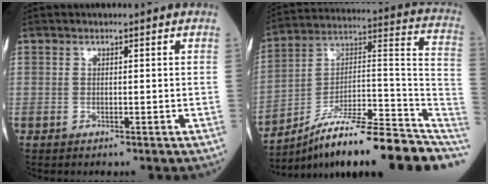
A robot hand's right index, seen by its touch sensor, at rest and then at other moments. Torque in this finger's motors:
{"motor_torque": [-0.39, -0.91, 0.20, 0.04]}